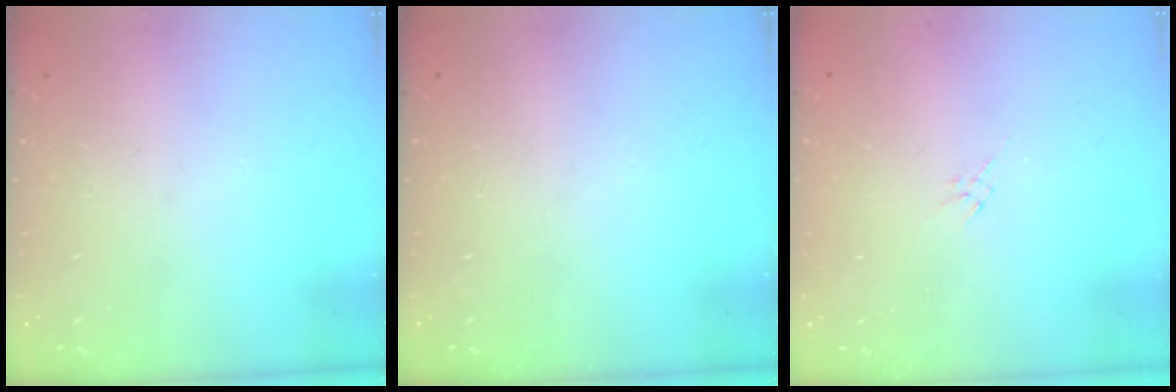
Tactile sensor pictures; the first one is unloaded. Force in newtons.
{"total": 0.0}
{"total": 3.1, "press": 3.0, "slide": 0.7}